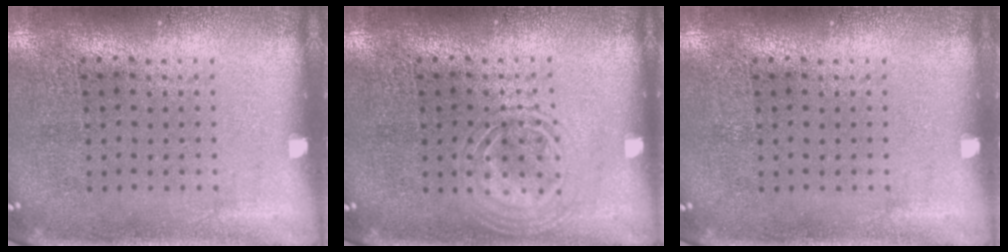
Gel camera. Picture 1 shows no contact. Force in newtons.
{"total": 2.1, "press": 2.1, "slide": 0.3}
{"total": 0.0}